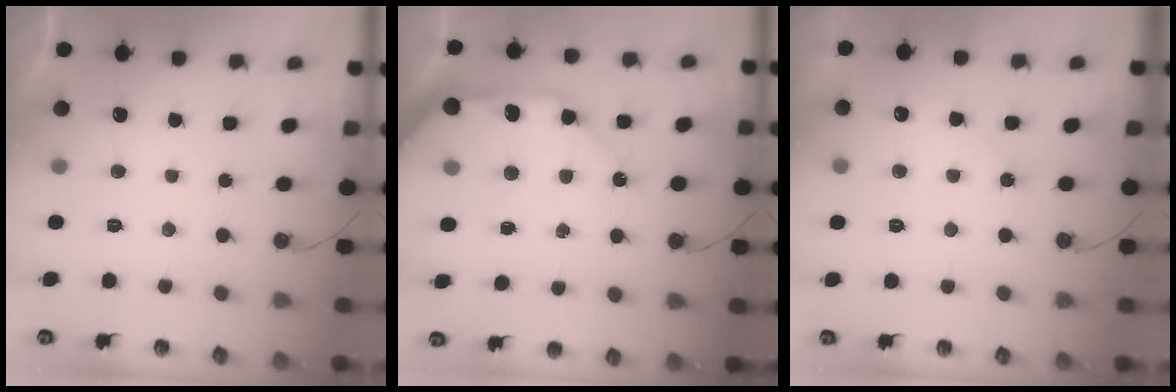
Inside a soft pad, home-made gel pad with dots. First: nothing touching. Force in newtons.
{"total": 15.4, "press": 15.2, "slide": 2.6}
{"total": 3.7, "press": 3.7, "slide": 0.6}